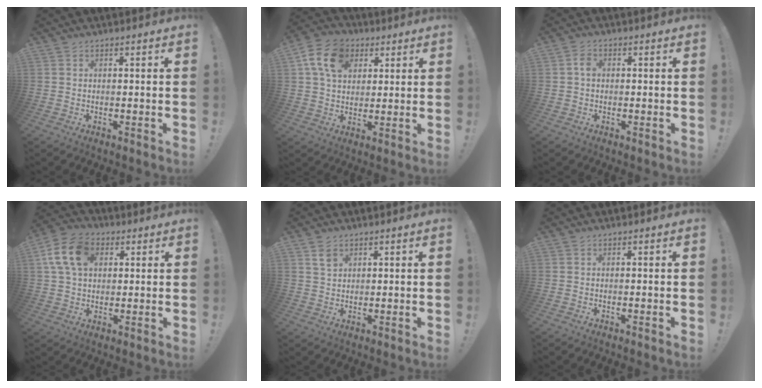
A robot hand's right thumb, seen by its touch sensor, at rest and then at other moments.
{"total": 13.7, "force": [5.3, 10.3, 7.3], "torque": [-0.115, -0.006, 0.105]}
{"total": 3.2, "force": [-0.1, 2.6, 1.9], "torque": [-0.026, 0.007, -0.005]}
{"total": 13.5, "force": [4.3, 9.6, 8.6], "torque": [-0.156, 0.009, 0.088]}
{"total": 4.1, "force": [2.4, 3.1, 1.2], "torque": [-0.005, -0.013, 0.043]}
{"total": 0.0}